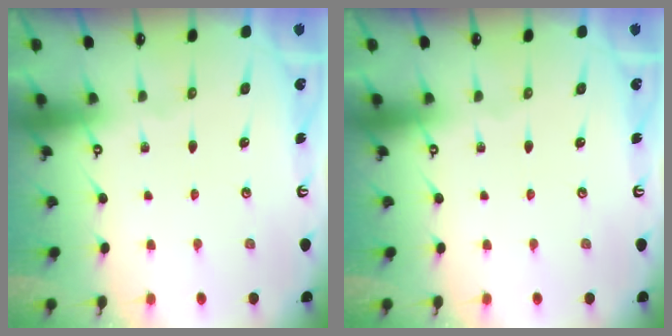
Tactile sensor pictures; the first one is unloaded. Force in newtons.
{"total": 0.0}